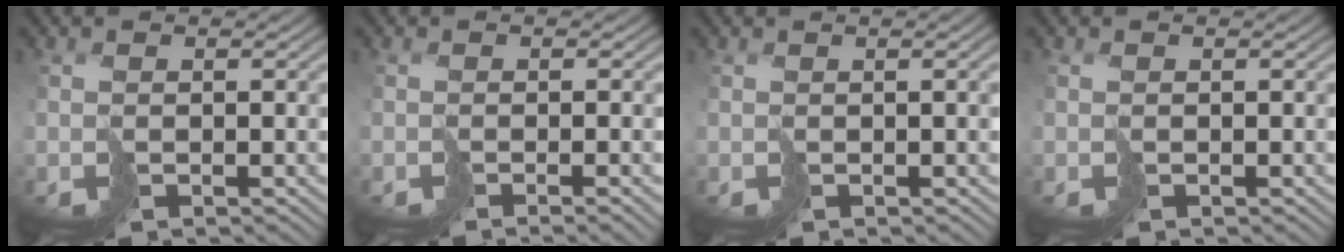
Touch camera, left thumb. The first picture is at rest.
{"total": 2.4, "force": [-0.8, 0.4, 2.2], "torque": [-0.024, -0.002, -0.019]}
{"total": 3.0, "force": [0.2, 0.8, 2.9], "torque": [-0.034, 0.003, 0.002]}
{"total": 0.0}